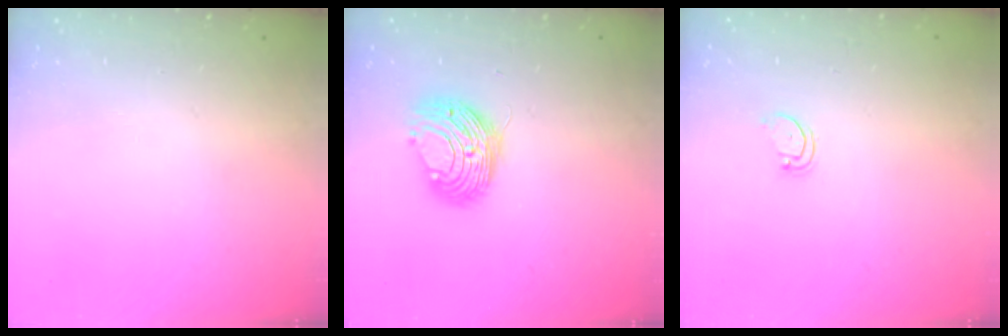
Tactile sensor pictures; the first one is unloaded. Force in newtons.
{"total": 9.5, "press": 9.5, "slide": 0.1}
{"total": 1.5, "press": 1.5, "slide": 0.1}